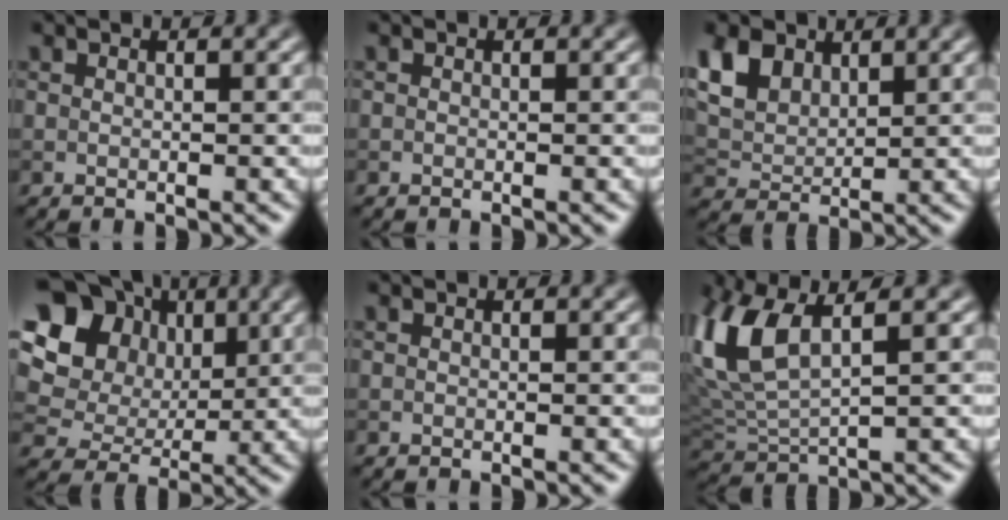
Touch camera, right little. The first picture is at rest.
{"total": 0.0}
{"total": 5.4, "force": [2.9, 3.5, 2.9], "torque": [-0.078, 0.004, 0.057]}
{"total": 14.9, "force": [5.0, 12.1, 7.2], "torque": [-0.177, 0.045, 0.081]}
{"total": 0.0}
{"total": 7.4, "force": [2.7, 3.1, 6.1], "torque": [-0.153, 0.010, 0.053]}